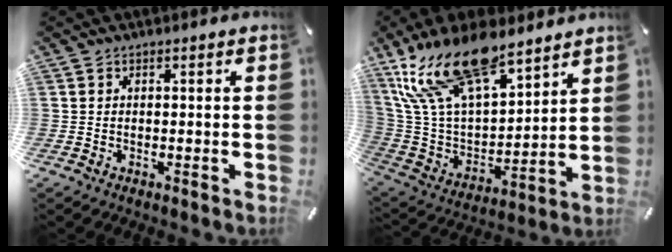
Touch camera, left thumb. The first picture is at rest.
{"total": 22.5, "force": [15.8, 10.6, 12.2], "torque": [-0.258, -0.101, 0.282]}